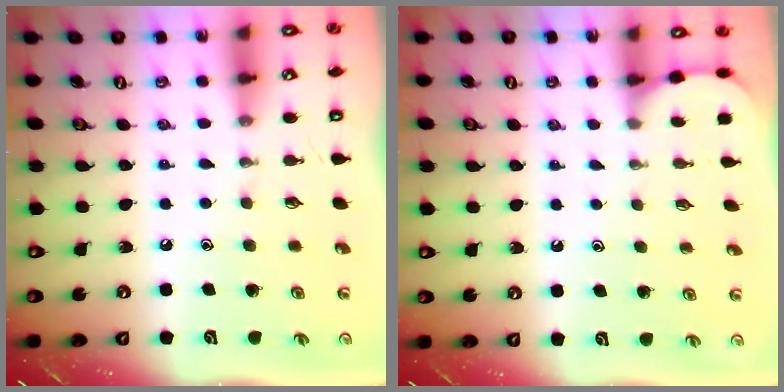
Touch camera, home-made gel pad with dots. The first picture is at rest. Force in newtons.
{"total": 1.4, "press": 1.4, "slide": 0.0}